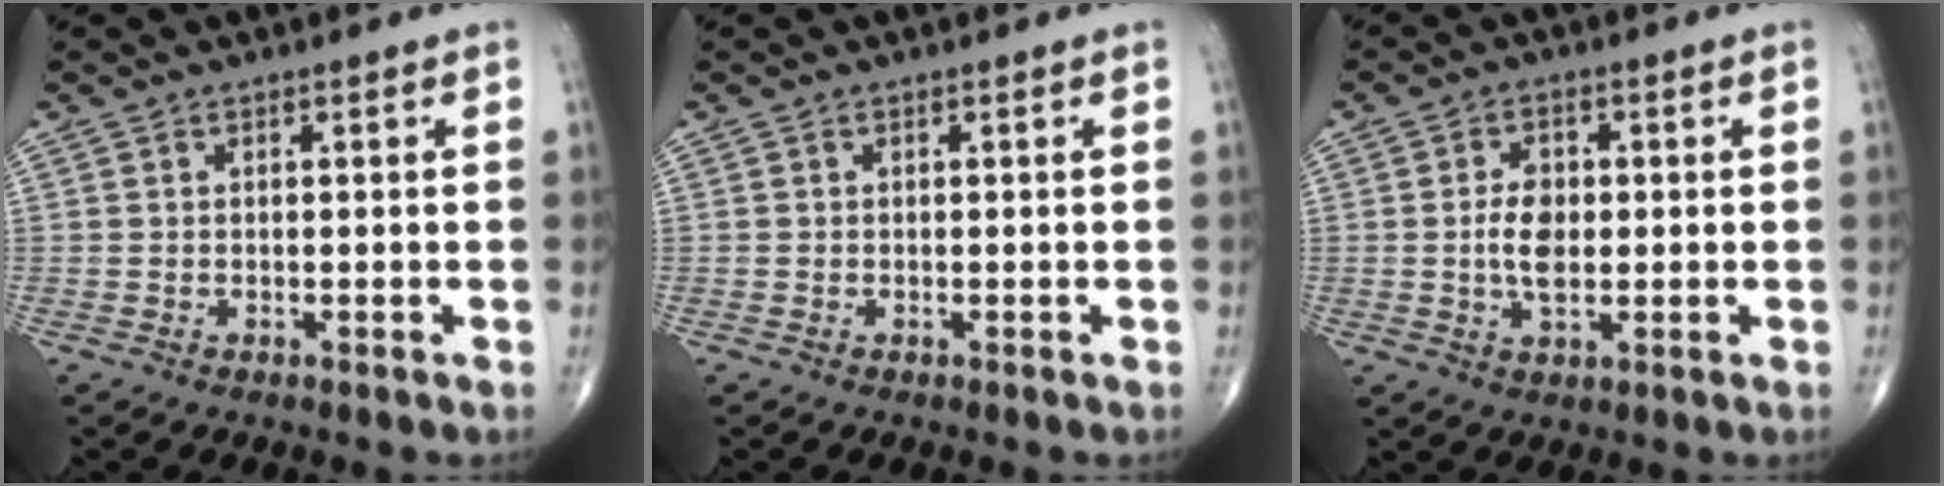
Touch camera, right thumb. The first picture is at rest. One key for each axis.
{"total": 0.0}
{"total": 5.8, "fx": -0.1, "fy": 3.5, "fz": 4.6, "tx": -0.078, "ty": -0.001, "tz": -0.003}